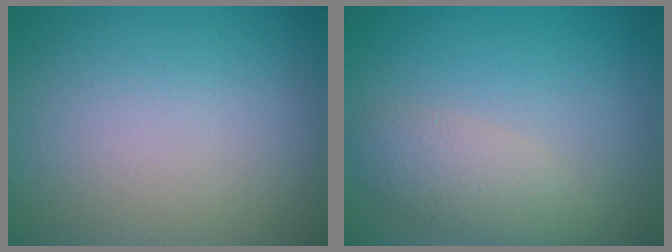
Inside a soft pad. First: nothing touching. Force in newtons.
{"total": 3.1, "press": 3.1, "slide": 0.3}